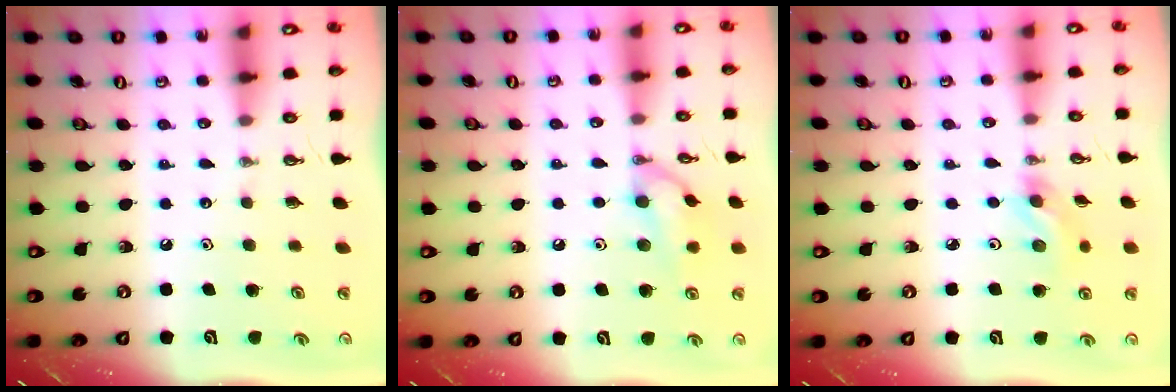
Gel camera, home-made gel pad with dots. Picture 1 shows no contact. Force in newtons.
{"total": 11.7, "press": 9.6, "slide": 6.6}
{"total": 5.4, "press": 5.0, "slide": 2.0}